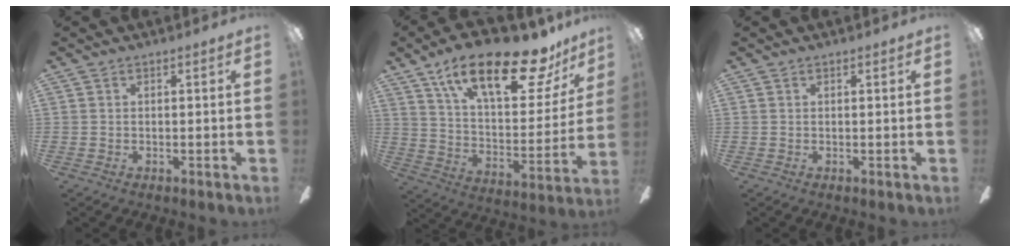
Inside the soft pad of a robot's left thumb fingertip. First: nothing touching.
{"total": 24.5, "force": [16.1, 8.7, 16.4], "torque": [-0.252, -0.093, 0.266]}
{"total": 0.5, "force": [0.4, 0.1, 0.4], "torque": [-0.001, -0.003, 0.005]}